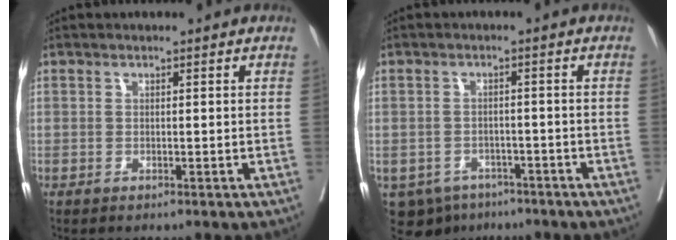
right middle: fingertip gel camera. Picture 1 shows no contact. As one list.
[{"total": 7.7, "force": [-5.1, 5.3, 2.1], "torque": [-0.034, 0.000, -0.070]}]